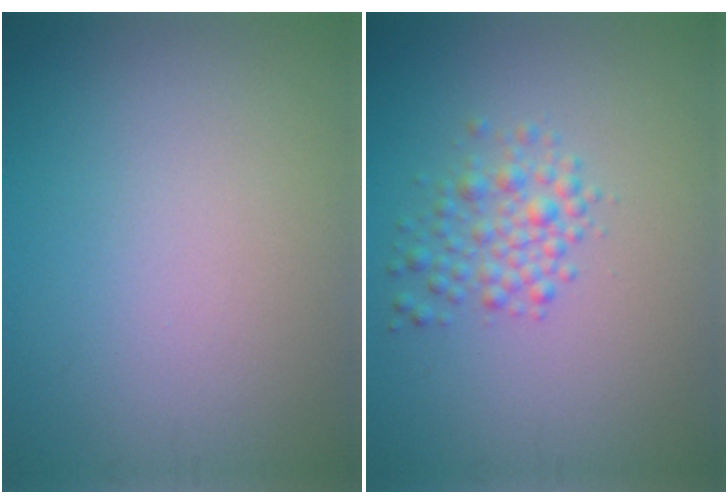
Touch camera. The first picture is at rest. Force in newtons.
{"total": 2.6, "press": 2.6, "slide": 0.1}